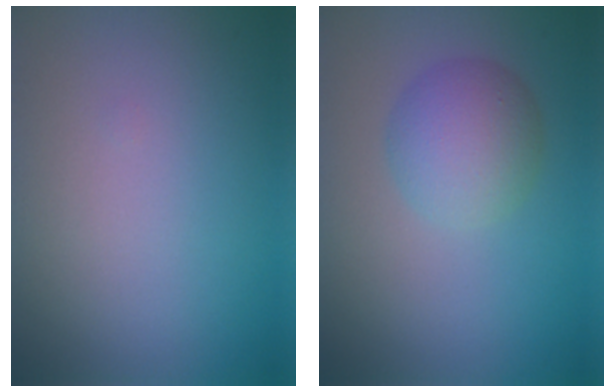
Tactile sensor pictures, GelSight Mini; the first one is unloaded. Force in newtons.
{"total": 4.0, "press": 4.0, "slide": 0.2}